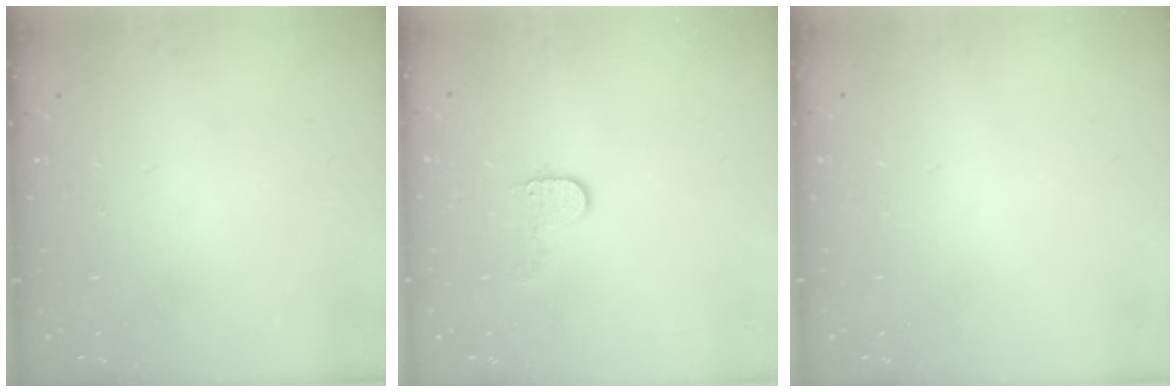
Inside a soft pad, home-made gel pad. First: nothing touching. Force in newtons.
{"total": 5.1, "press": 5.0, "slide": 0.5}
{"total": 0.6, "press": 0.6, "slide": 0.2}